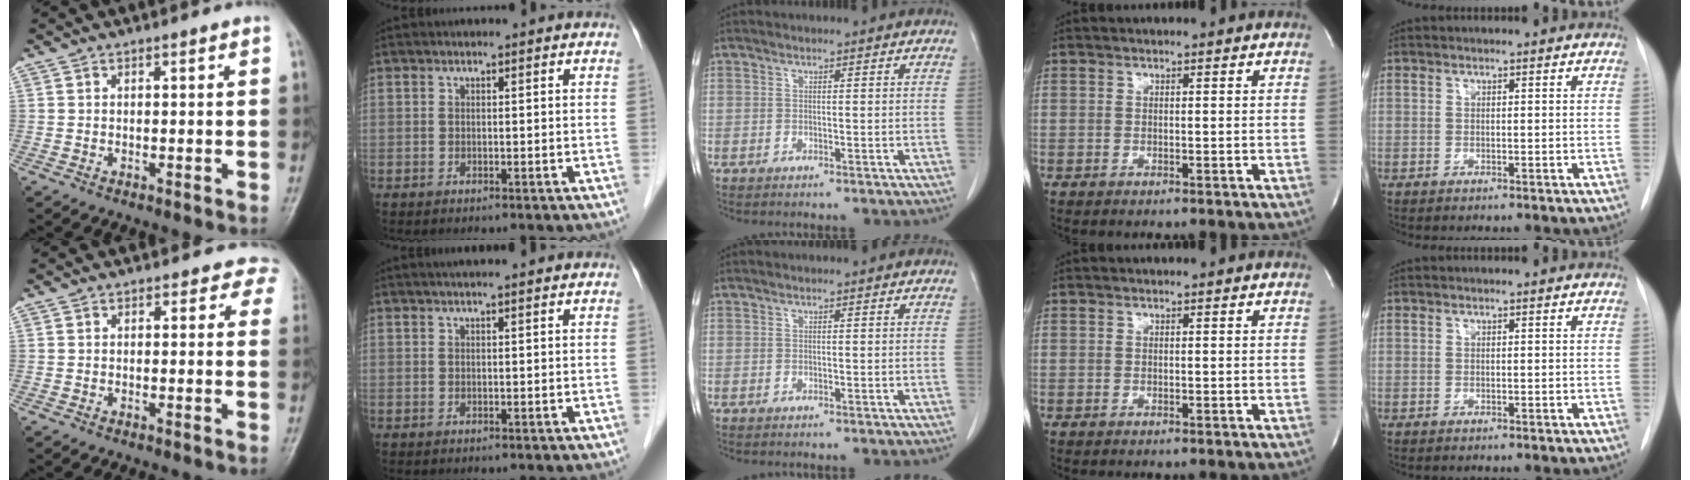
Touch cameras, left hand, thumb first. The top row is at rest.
{"thumb": {"total": 3.1, "force": [2.2, 2.2, 0.3], "torque": [0.031, -0.008, -0.004]}, "index": {"total": 4.7, "force": [4.0, 0.2, 2.6], "torque": [-0.034, 0.026, 0.055]}}